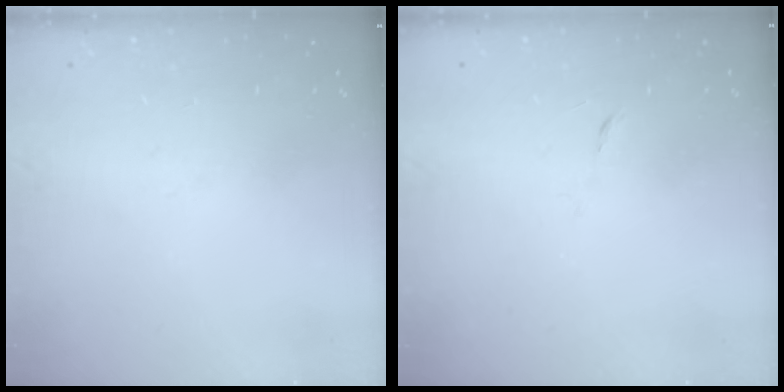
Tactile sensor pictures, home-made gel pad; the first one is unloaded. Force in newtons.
{"total": 3.9, "press": 3.8, "slide": 0.9}